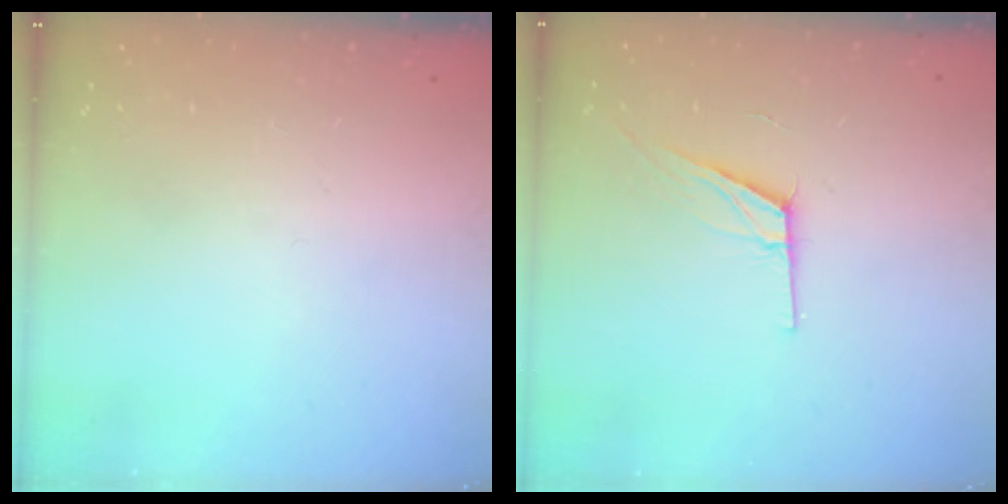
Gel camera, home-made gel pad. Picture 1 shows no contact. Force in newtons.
{"total": 7.8, "press": 7.2, "slide": 3.2}